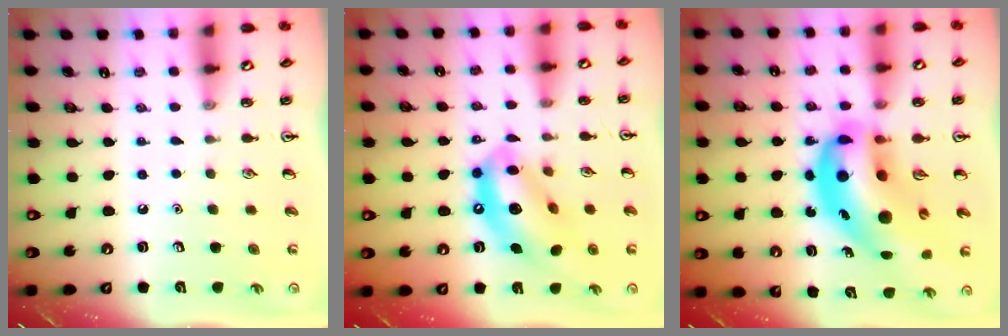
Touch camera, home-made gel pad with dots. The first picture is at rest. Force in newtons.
{"total": 14.2, "press": 13.5, "slide": 4.3}
{"total": 20.8, "press": 20.0, "slide": 5.8}